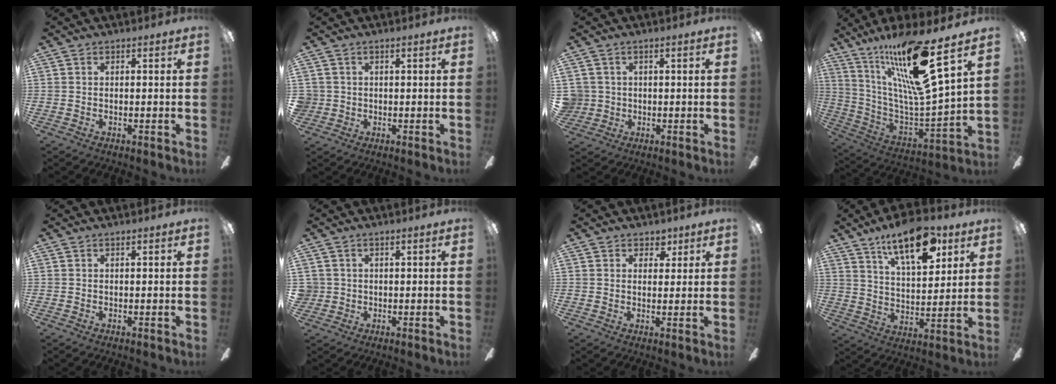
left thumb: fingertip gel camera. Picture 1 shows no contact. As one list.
[{"total": 2.0, "force": [0.3, 1.9, 0.2], "torque": [-0.007, 0.004, 0.003]}, {"total": 3.2, "force": [0.6, 3.2, 0.1], "torque": [-0.014, 0.008, 0.012]}, {"total": 22.6, "force": [14.8, 3.2, 16.7], "torque": [-0.314, -0.092, 0.235]}, {"total": 0.0}, {"total": 2.2, "force": [0.4, 2.1, 0.2], "torque": [-0.009, 0.004, 0.007]}, {"total": 3.7, "force": [2.4, 2.7, 0.8], "torque": [0.000, -0.006, 0.039]}, {"total": 16.6, "force": [10.3, 7.1, 11.0], "torque": [-0.173, -0.039, 0.171]}]